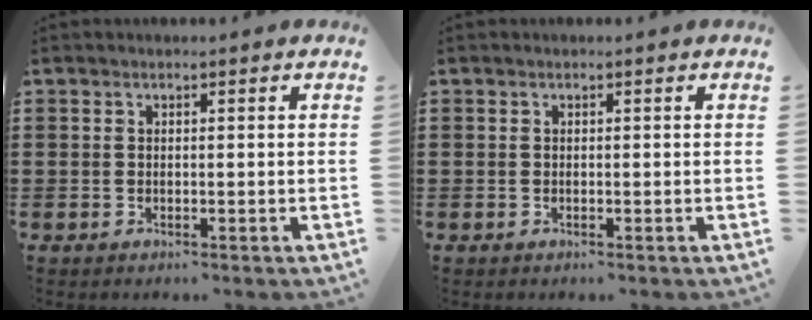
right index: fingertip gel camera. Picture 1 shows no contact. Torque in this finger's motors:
{"motor_torque": [0.45, 1.68, 0.05, -0.01]}